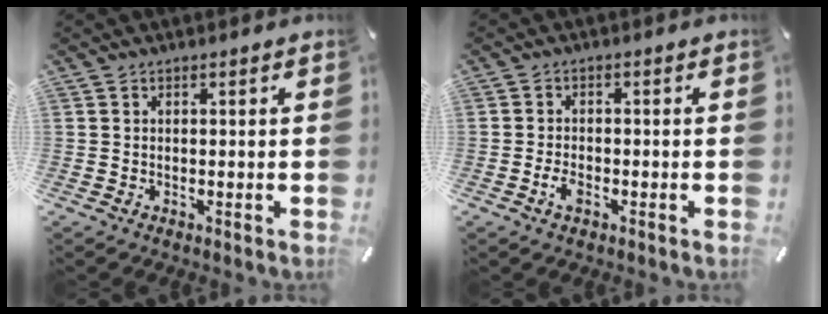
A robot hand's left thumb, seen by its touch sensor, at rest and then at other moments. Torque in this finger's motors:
{"motor_torque": [-0.01, 0.01, 0.06, 0.09, 0.01]}